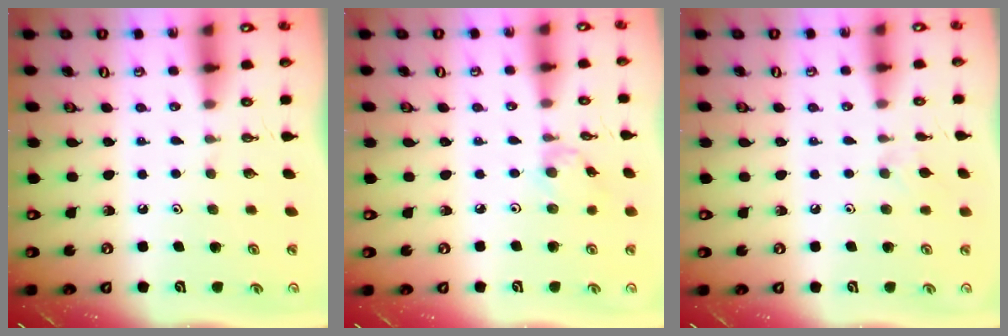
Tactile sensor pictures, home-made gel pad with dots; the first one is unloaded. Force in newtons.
{"total": 2.1, "press": 2.1, "slide": 0.4}
{"total": 5.8, "press": 5.7, "slide": 0.9}